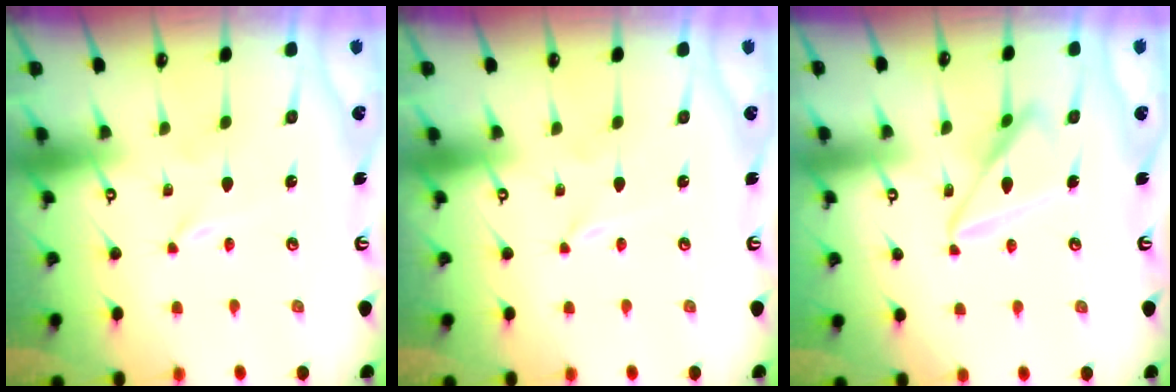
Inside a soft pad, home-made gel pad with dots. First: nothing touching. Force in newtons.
{"total": 0.0}
{"total": 13.4, "press": 13.4, "slide": 1.3}